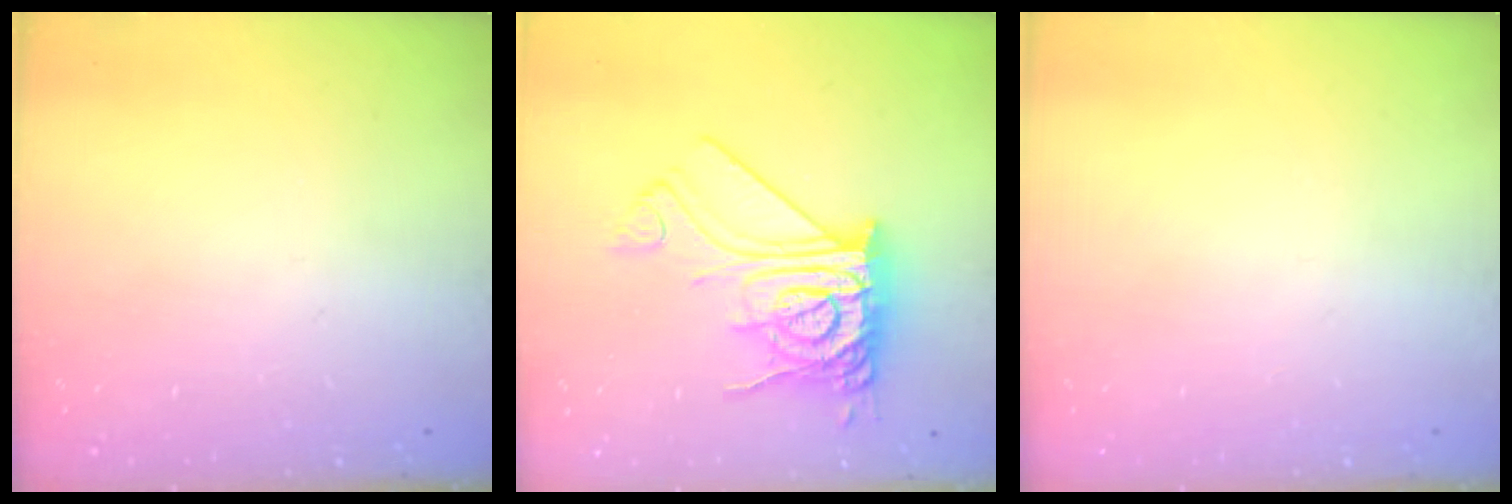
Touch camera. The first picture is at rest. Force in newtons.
{"total": 15.8, "press": 15.7, "slide": 1.4}
{"total": 0.0}